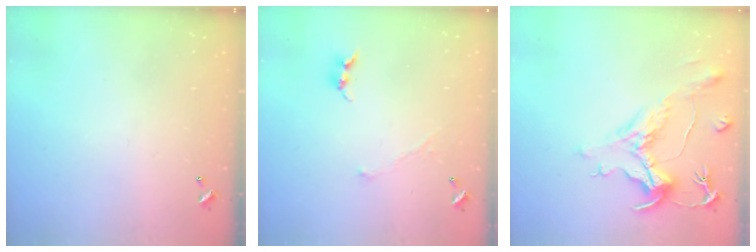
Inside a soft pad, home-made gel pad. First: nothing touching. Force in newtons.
{"total": 0.8, "press": 0.7, "slide": 0.3}
{"total": 1.6, "press": 0.1, "slide": 1.6}